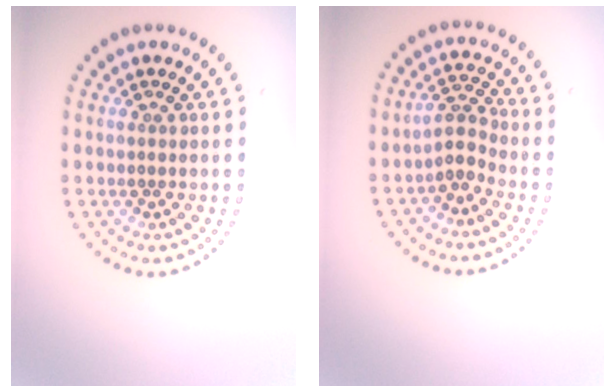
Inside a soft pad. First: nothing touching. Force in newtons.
{"total": 2.1, "press": 1.6, "slide": 1.4}